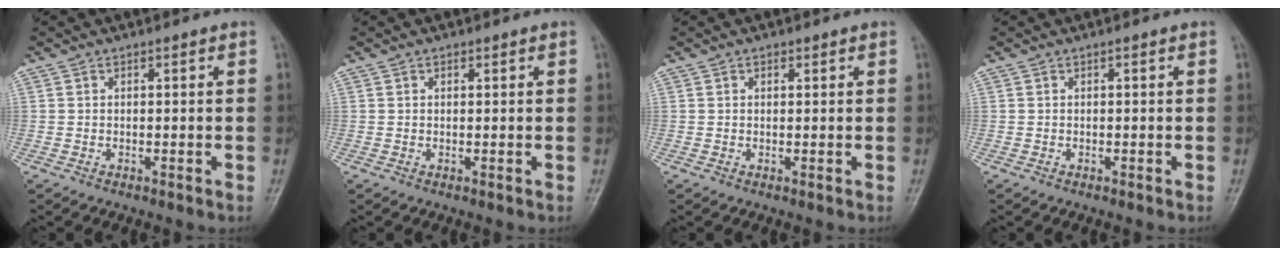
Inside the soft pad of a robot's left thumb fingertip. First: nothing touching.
{"total": 0.7, "force": [0.4, 0.5, 0.3], "torque": [-0.003, -0.002, 0.005]}
{"total": 0.9, "force": [0.5, 0.6, 0.4], "torque": [-0.001, -0.002, 0.006]}
{"total": 0.0}